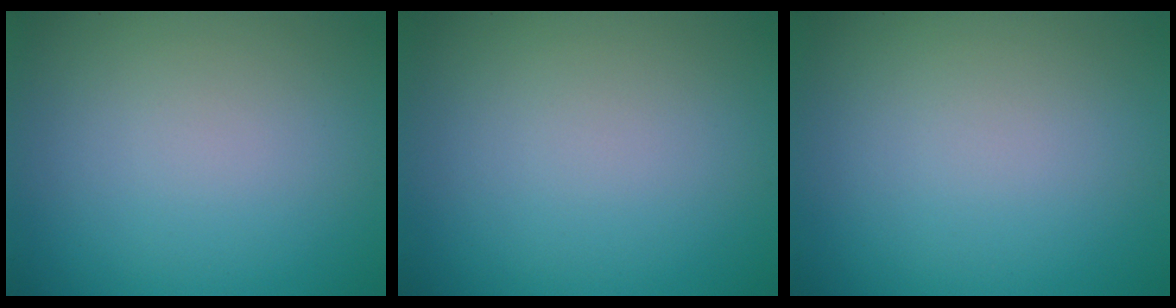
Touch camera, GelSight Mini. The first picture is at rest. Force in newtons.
{"total": 0.0}
{"total": 0.0}